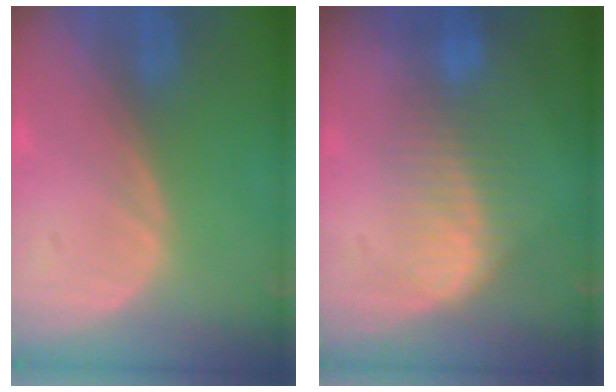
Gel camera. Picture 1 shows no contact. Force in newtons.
{"total": 7.1, "press": 6.3, "slide": 3.3}